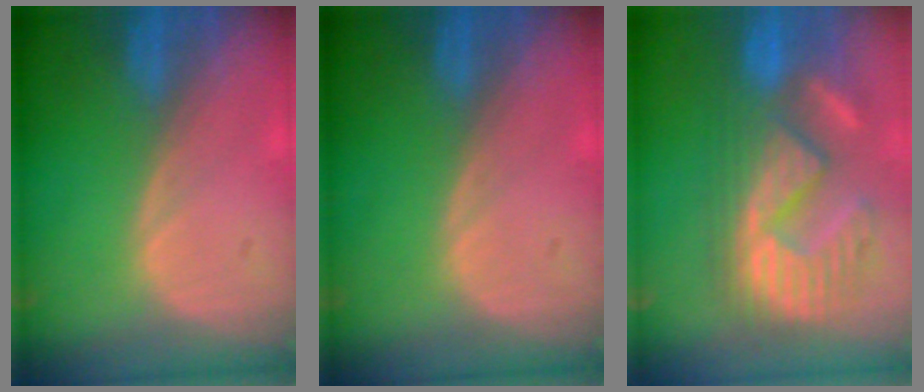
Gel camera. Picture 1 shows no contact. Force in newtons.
{"total": 0.0}
{"total": 11.4, "press": 11.0, "slide": 3.3}